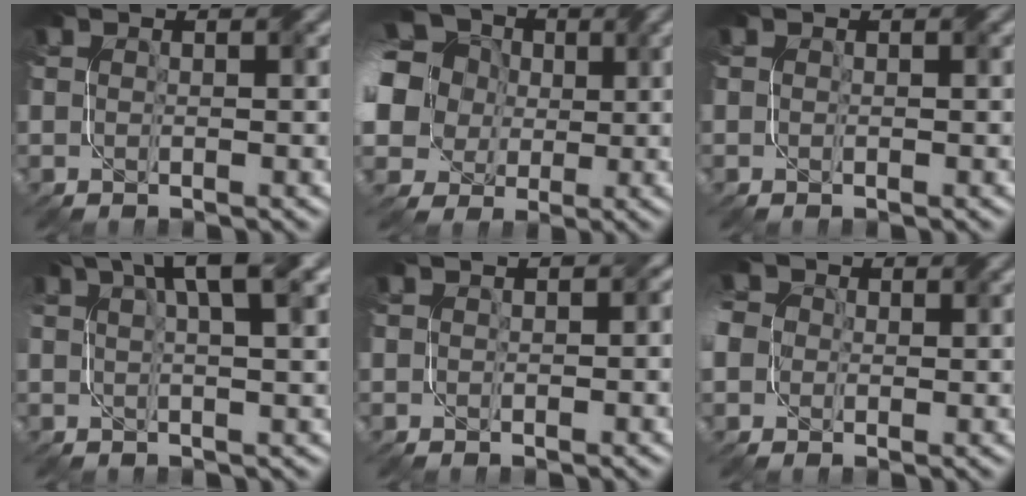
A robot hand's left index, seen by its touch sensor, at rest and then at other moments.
{"total": 18.0, "force": [4.0, 15.5, 8.2], "torque": [-0.220, 0.039, 0.019]}
{"total": 0.0}
{"total": 5.3, "force": [2.5, 1.0, 4.6], "torque": [-0.064, 0.018, 0.034]}
{"total": 2.5, "force": [0.0, 1.6, 2.0], "torque": [-0.004, 0.001, 0.002]}
{"total": 7.0, "force": [-0.4, 6.3, 3.1], "torque": [-0.076, 0.013, -0.052]}